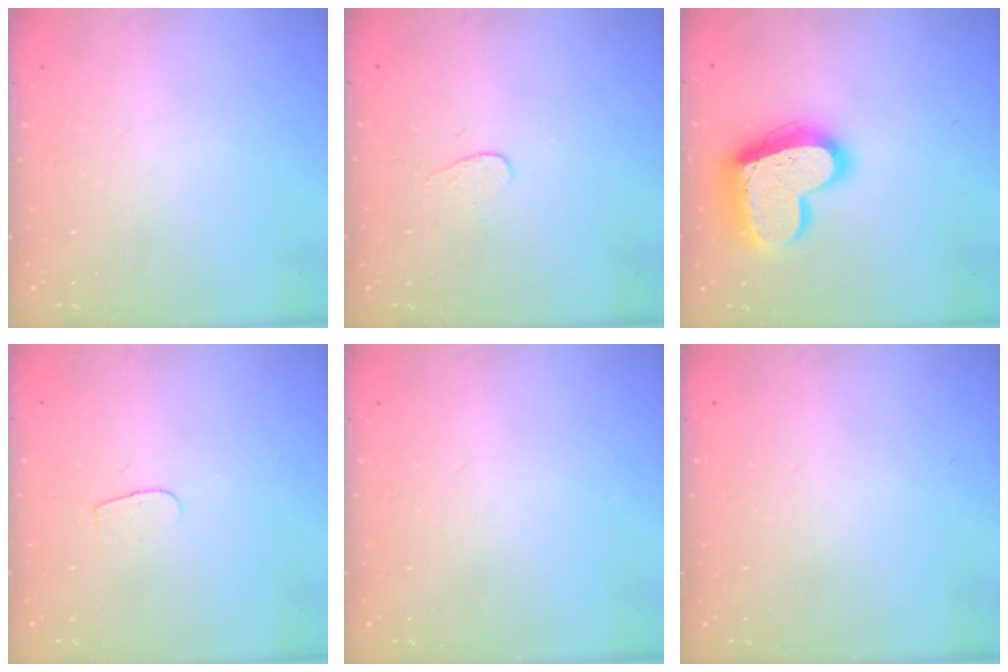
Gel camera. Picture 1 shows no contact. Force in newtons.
{"total": 3.2, "press": 3.2, "slide": 0.3}
{"total": 19.3, "press": 19.2, "slide": 2.0}
{"total": 3.7, "press": 3.7, "slide": 0.4}
{"total": 0.0}
{"total": 0.0}